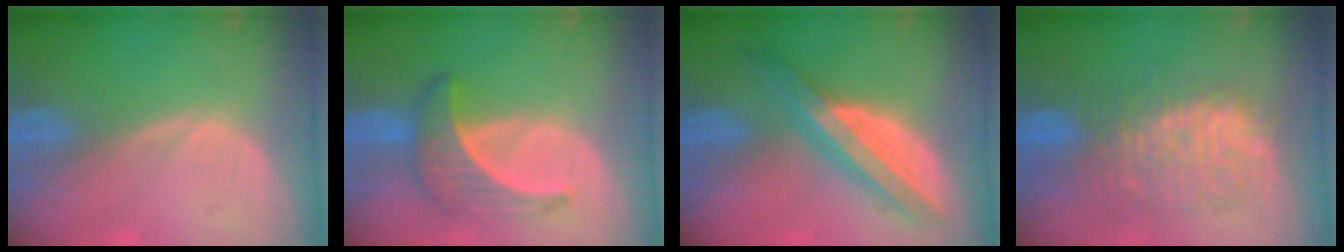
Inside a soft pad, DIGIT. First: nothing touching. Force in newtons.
{"total": 6.4, "press": 6.1, "slide": 1.9}
{"total": 7.5, "press": 7.5, "slide": 0.4}
{"total": 9.6, "press": 9.3, "slide": 2.3}